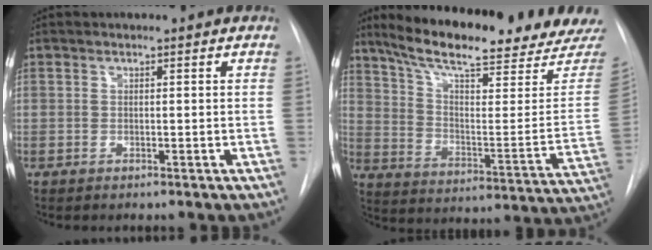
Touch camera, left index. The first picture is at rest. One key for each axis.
{"total": 24.4, "fx": 21.0, "fy": 2.6, "fz": 12.2, "tx": -0.196, "ty": -0.058, "tz": 0.291}